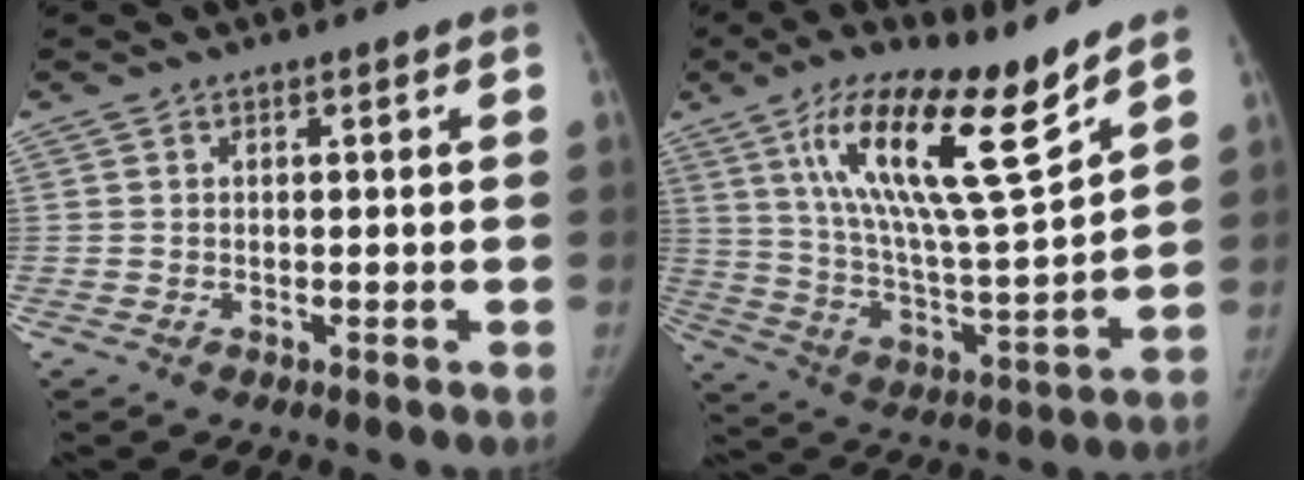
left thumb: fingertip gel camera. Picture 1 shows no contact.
{"total": 20.2, "force": [12.3, 3.8, 15.6], "torque": [-0.246, -0.069, 0.221]}